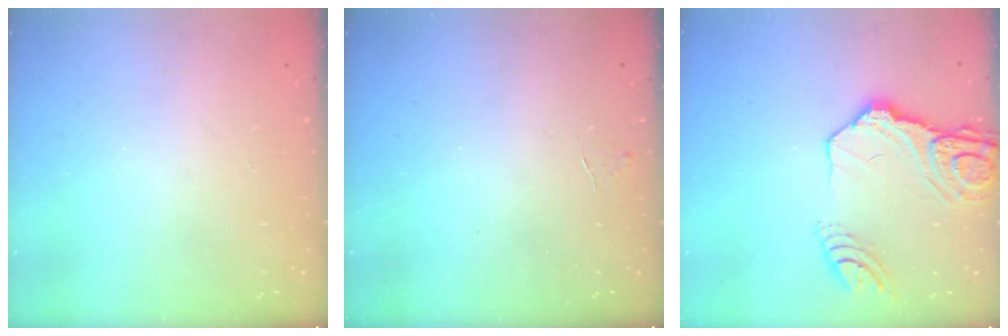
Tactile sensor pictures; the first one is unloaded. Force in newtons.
{"total": 3.8, "press": 3.7, "slide": 0.4}
{"total": 14.8, "press": 14.8, "slide": 0.9}